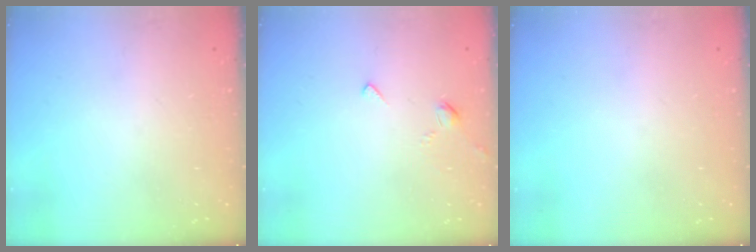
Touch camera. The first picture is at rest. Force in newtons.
{"total": 3.2, "press": 3.2, "slide": 0.7}
{"total": 0.0}